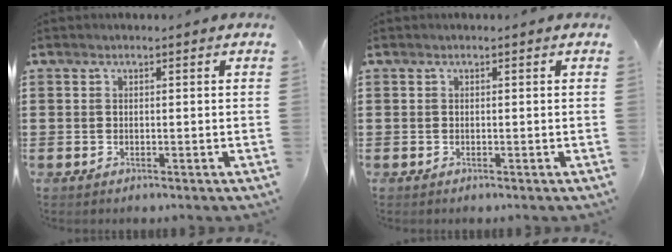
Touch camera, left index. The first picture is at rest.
{"total": 0.0}